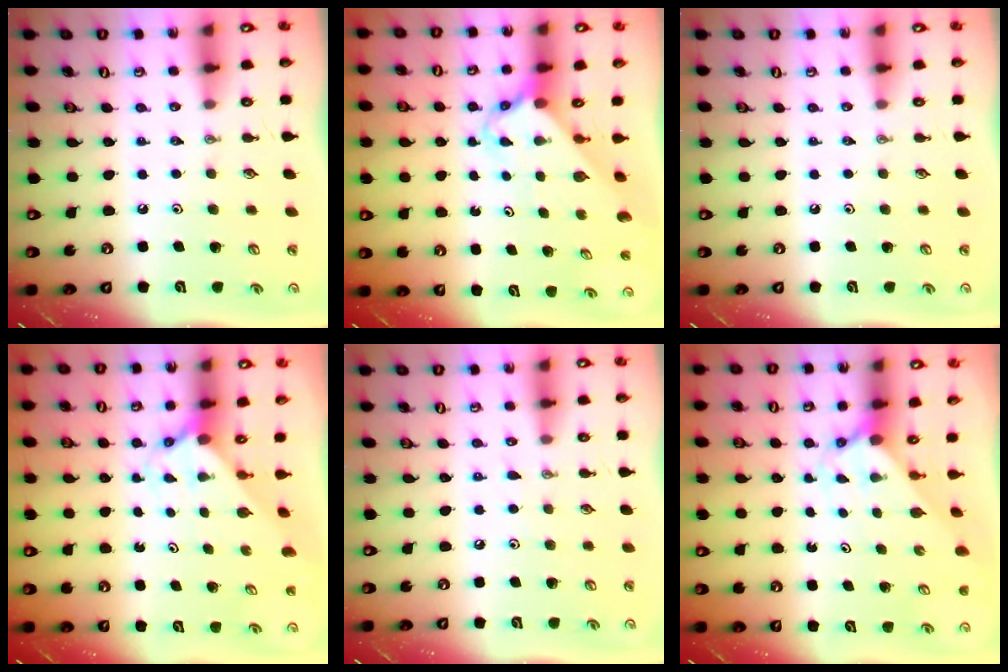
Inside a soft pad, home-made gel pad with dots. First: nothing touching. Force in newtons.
{"total": 2.4, "press": 2.4, "slide": 0.2}
{"total": 0.0}
{"total": 1.6, "press": 1.6, "slide": 0.1}
{"total": 2.7, "press": 2.6, "slide": 0.3}
{"total": 2.0, "press": 2.0, "slide": 0.2}